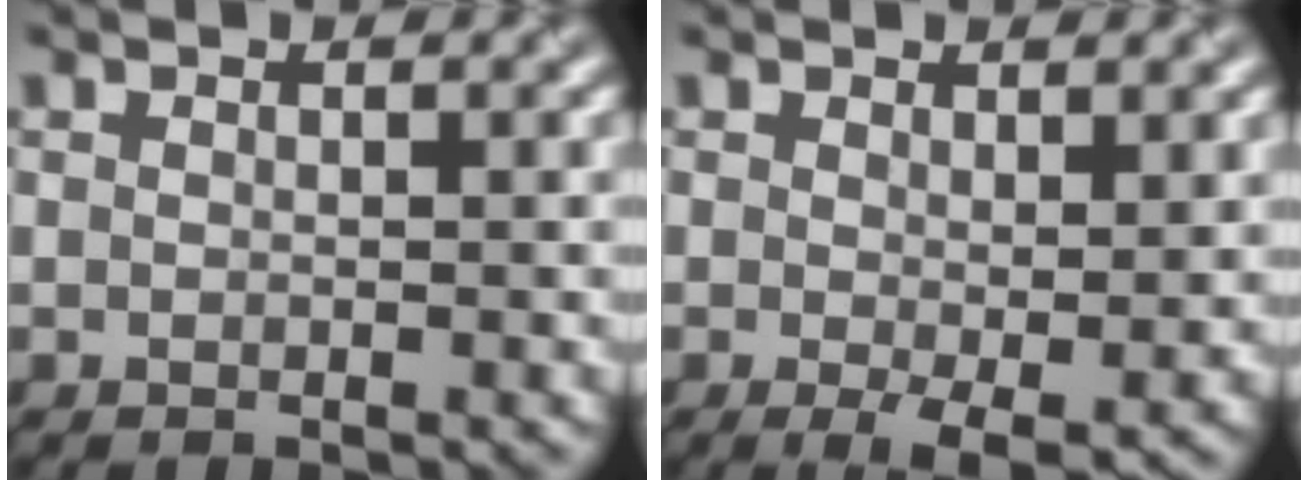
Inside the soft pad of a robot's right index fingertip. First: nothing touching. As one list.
[{"total": 2.8, "force": [-0.1, 0.8, 2.6], "torque": [-0.045, -0.013, 0.001]}]